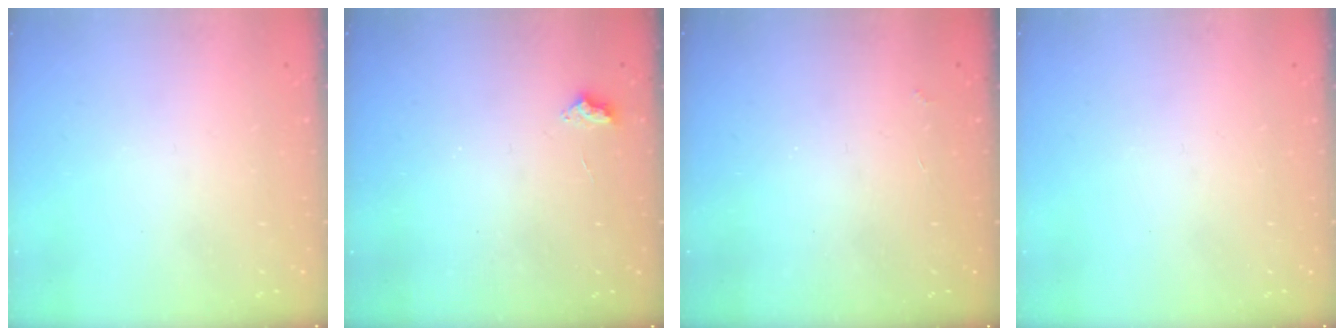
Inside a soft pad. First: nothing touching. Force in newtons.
{"total": 2.5, "press": 2.5, "slide": 0.4}
{"total": 2.7, "press": 2.7, "slide": 0.5}
{"total": 0.0}